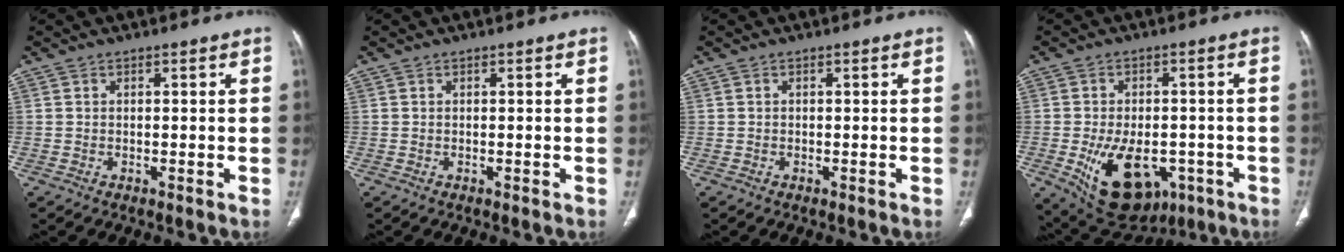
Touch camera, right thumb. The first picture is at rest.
{"total": 0.0}
{"total": 0.0}
{"total": 15.8, "force": [-5.5, 9.8, 11.2], "torque": [-0.166, 0.004, -0.060]}